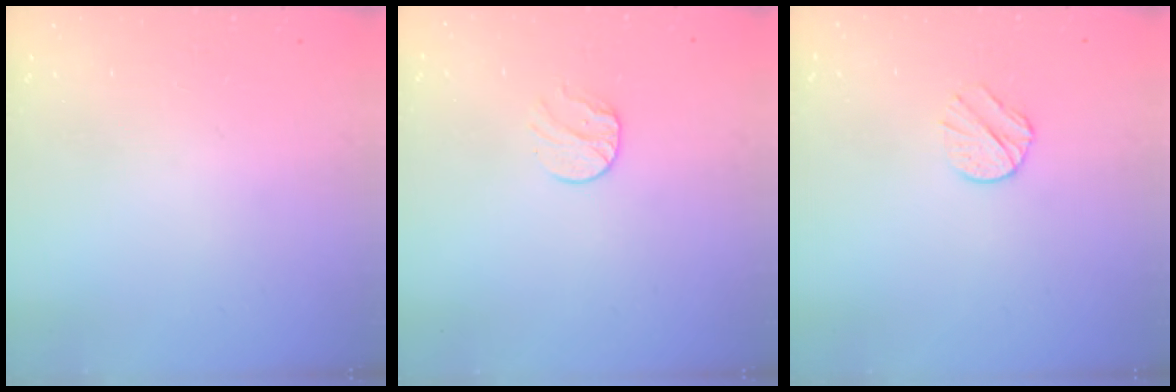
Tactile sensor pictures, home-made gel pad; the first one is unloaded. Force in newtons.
{"total": 8.0, "press": 8.0, "slide": 0.7}
{"total": 7.5, "press": 7.4, "slide": 1.2}